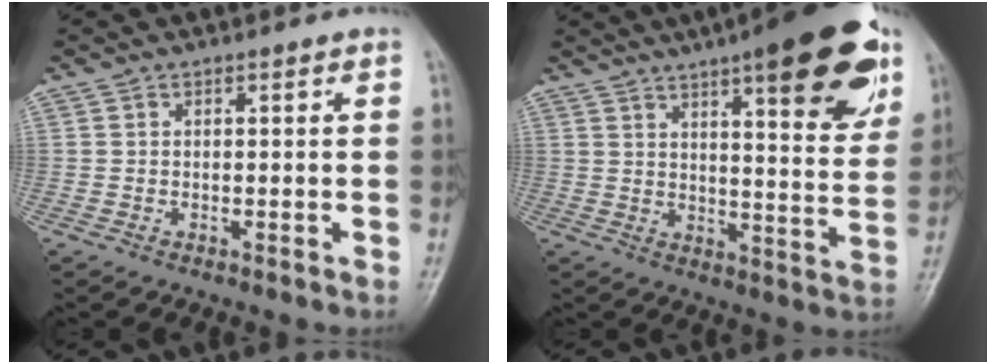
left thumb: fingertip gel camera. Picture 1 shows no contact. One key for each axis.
{"total": 21.8, "fx": 12.0, "fy": 5.7, "fz": 17.3, "tx": -0.205, "ty": -0.037, "tz": 0.163}